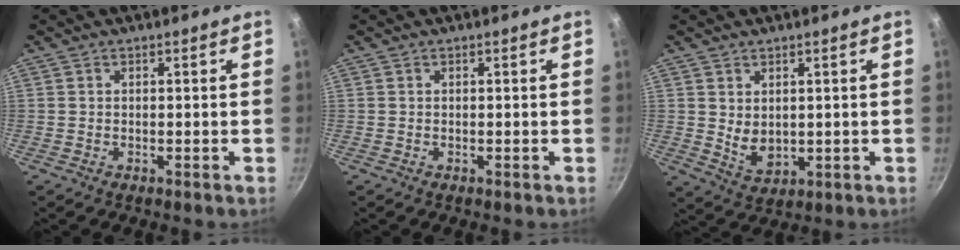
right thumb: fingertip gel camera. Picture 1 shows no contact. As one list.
[{"total": 0.0}, {"total": 5.0, "force": [1.2, 3.4, 3.4], "torque": [-0.049, -0.019, 0.034]}]